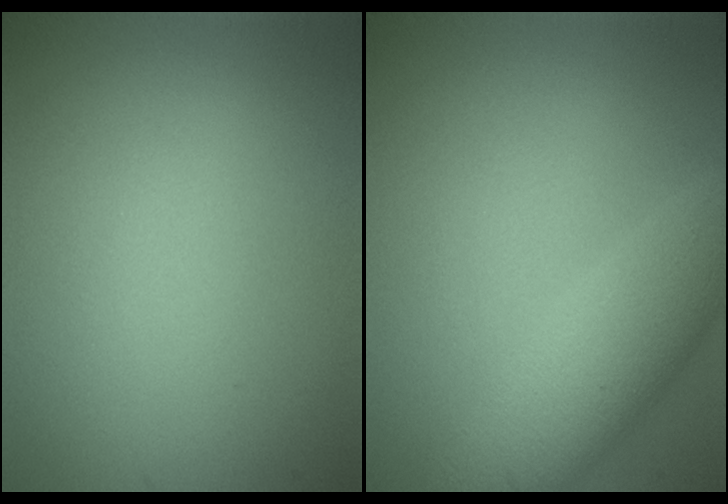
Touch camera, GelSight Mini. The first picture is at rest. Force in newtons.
{"total": 5.1, "press": 5.1, "slide": 0.2}